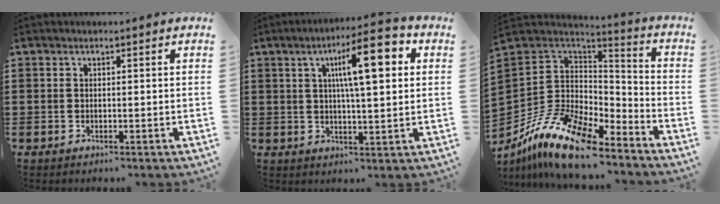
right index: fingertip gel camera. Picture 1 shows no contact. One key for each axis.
{"total": 11.0, "fx": 3.3, "fy": 2.5, "fz": 10.1, "tx": -0.169, "ty": -0.001, "tz": 0.046}
{"total": 13.4, "fx": -9.4, "fy": 6.7, "fz": 6.9, "tx": -0.168, "ty": 0.018, "tz": -0.179}